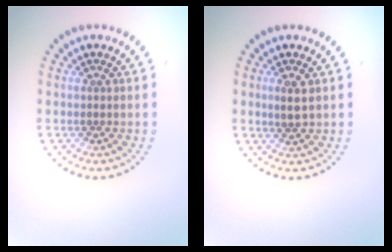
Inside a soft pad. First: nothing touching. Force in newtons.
{"total": 1.8, "press": 1.7, "slide": 0.6}